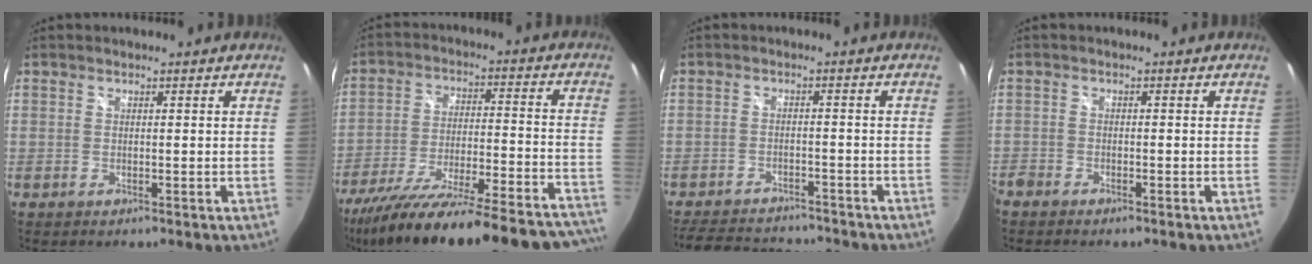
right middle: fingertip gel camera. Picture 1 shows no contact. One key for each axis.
{"total": 34.1, "fx": -29.8, "fy": 4.7, "fz": 16.0, "tx": -0.251, "ty": -0.066, "tz": -0.422}
{"total": 12.6, "fx": -11.2, "fy": 4.1, "fz": 4.2, "tx": -0.103, "ty": 0.012, "tz": -0.162}
{"total": 3.0, "fx": -2.6, "fy": 1.2, "fz": 0.7, "tx": -0.026, "ty": -0.011, "tz": -0.050}